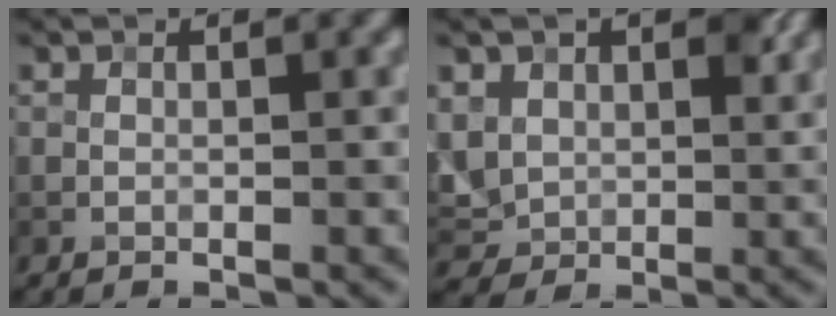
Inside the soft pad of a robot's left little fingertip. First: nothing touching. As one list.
[{"total": 6.1, "force": [2.2, 4.8, 3.0], "torque": [-0.089, 0.003, 0.039]}]